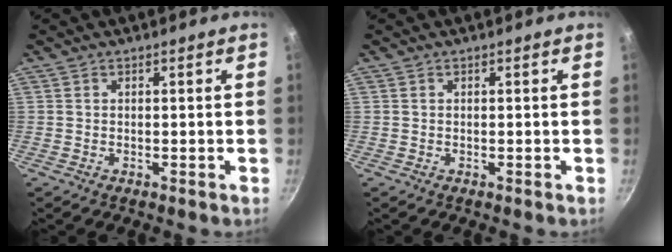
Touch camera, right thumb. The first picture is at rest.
{"total": 0.0}